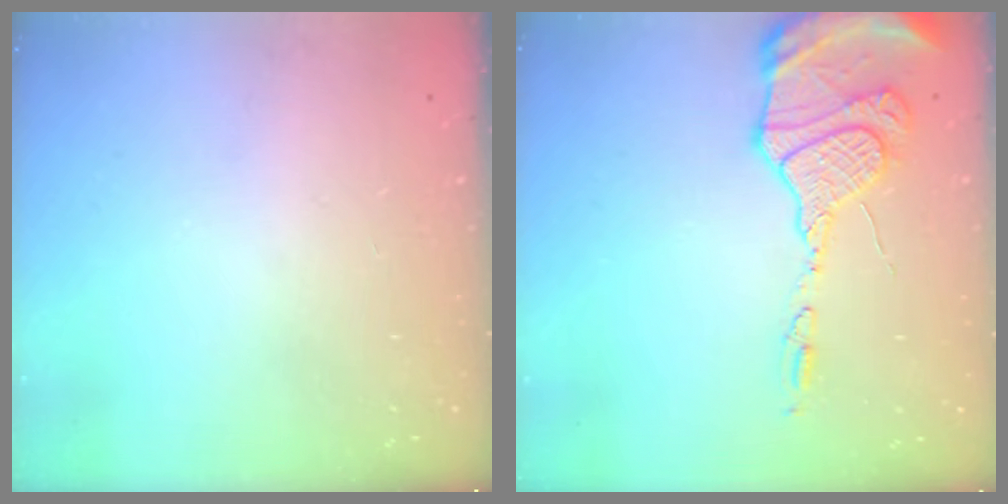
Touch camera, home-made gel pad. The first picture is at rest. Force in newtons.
{"total": 15.6, "press": 15.2, "slide": 3.5}